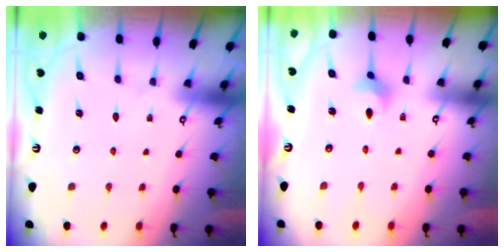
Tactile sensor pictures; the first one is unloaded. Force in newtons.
{"total": 2.7, "press": 2.6, "slide": 0.5}